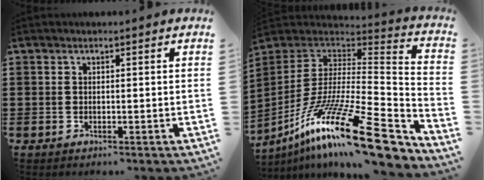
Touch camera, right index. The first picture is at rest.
{"total": 23.1, "force": [-14.4, 4.7, 17.5], "torque": [-0.291, 0.028, -0.244]}